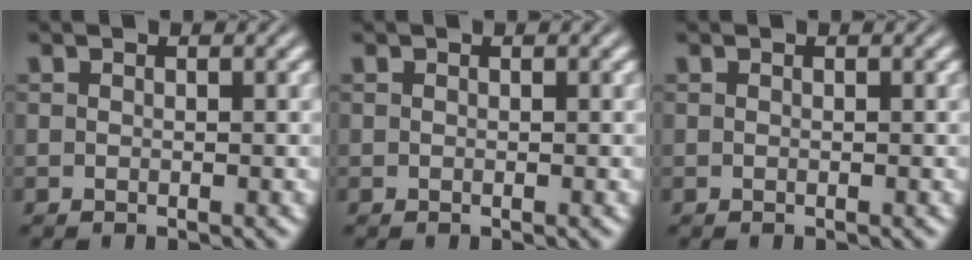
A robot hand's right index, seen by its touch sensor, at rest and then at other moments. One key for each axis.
{"total": 0.0}
{"total": 0.0}